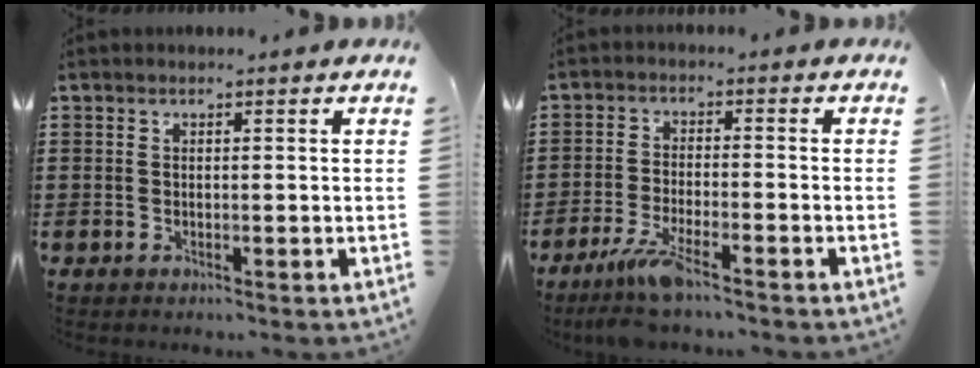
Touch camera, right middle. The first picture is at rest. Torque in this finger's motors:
{"motor_torque": [2.14, 0.00, 0.24, 0.14]}